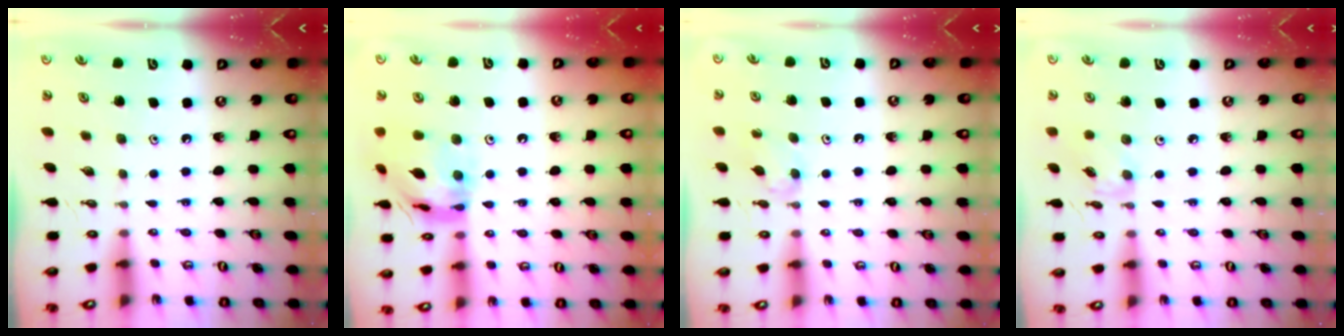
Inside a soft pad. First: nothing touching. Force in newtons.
{"total": 14.5, "press": 14.4, "slide": 1.6}
{"total": 5.8, "press": 5.8, "slide": 0.7}
{"total": 3.8, "press": 3.8, "slide": 0.3}